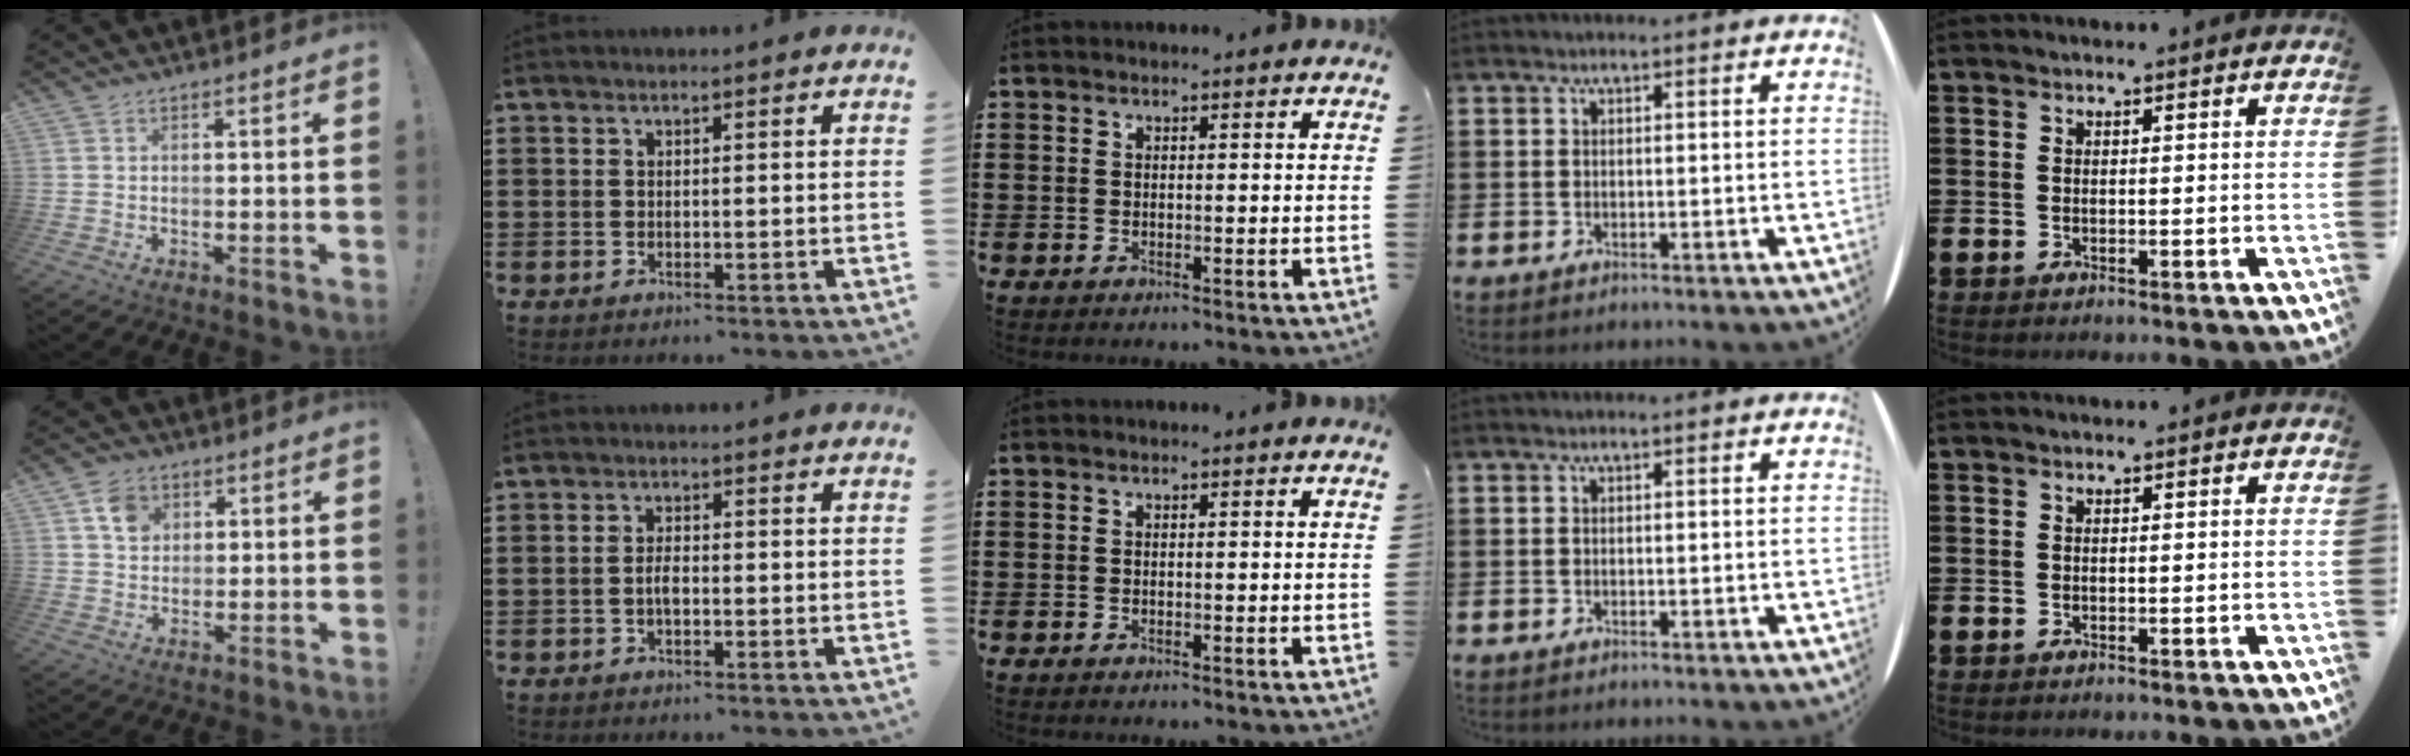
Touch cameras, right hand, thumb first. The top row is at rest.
{"thumb": {"total": 7.1, "force": [3.3, 5.7, 2.7], "torque": [-0.030, -0.010, 0.060]}, "index": {"total": 2.0, "force": [-0.5, 0.9, 1.7], "torque": [-0.041, 0.000, -0.013]}}